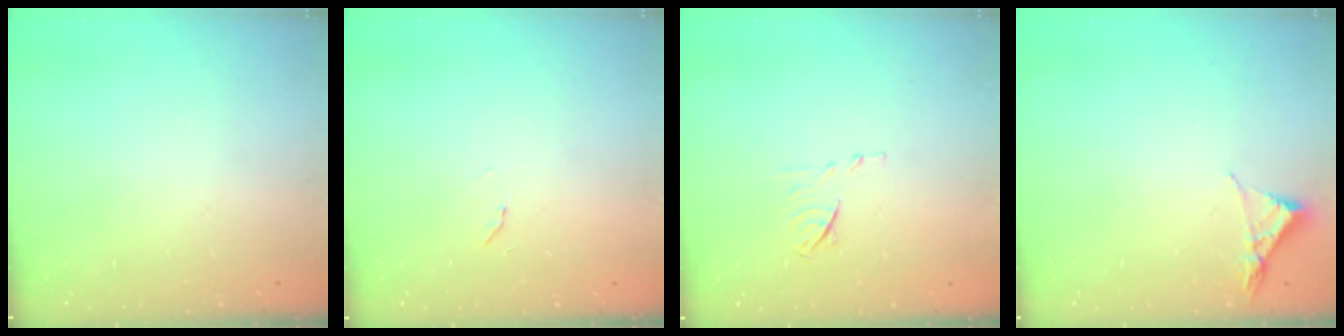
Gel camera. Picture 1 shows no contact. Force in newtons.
{"total": 5.9, "press": 5.9, "slide": 0.4}
{"total": 4.8, "press": 4.7, "slide": 0.9}
{"total": 3.1, "press": 3.1, "slide": 0.5}